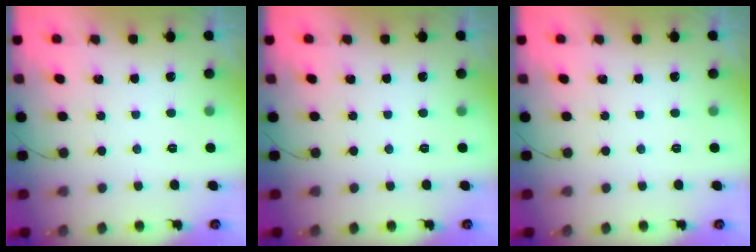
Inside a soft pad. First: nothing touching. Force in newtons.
{"total": 0.0}
{"total": 0.0}